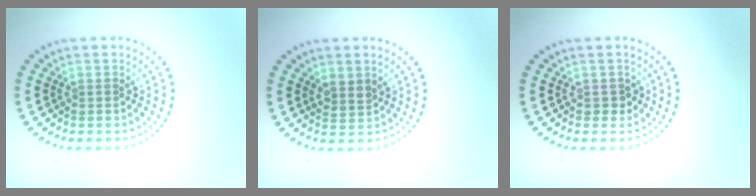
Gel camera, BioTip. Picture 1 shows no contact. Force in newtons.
{"total": 1.5, "press": 1.3, "slide": 0.8}
{"total": 1.1, "press": 1.0, "slide": 0.4}